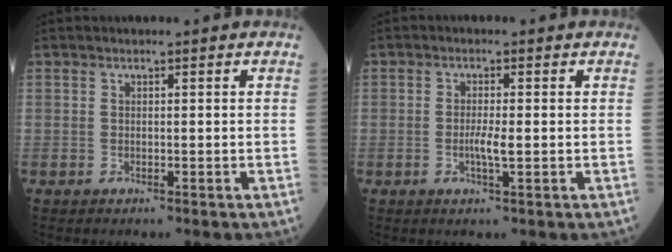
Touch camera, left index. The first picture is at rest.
{"total": 2.5, "force": [-0.4, 0.1, 2.5], "torque": [-0.051, -0.003, -0.008]}